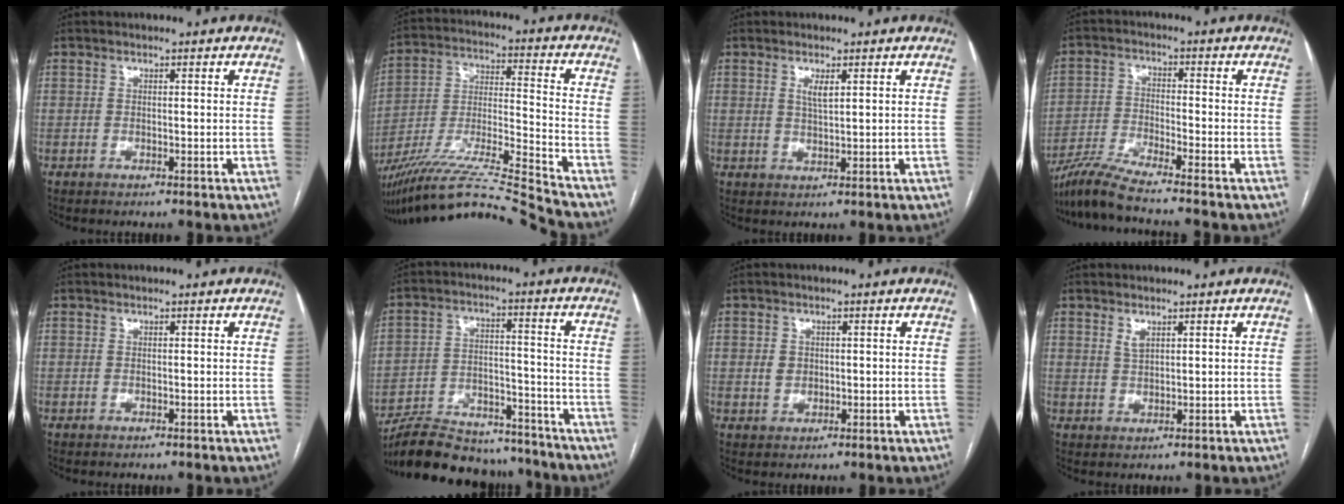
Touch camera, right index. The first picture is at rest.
{"total": 19.6, "force": [-17.7, -2.5, 8.0], "torque": [-0.172, -0.010, -0.314]}
{"total": 2.2, "force": [1.0, 0.3, 1.9], "torque": [-0.043, -0.004, 0.021]}
{"total": 7.5, "force": [-6.6, -1.3, 3.3], "torque": [-0.073, -0.025, -0.130]}
{"total": 0.0}
{"total": 18.7, "force": [-17.0, 5.5, 5.5], "torque": [-0.112, 0.011, -0.257]}
{"total": 2.3, "force": [0.3, 2.0, 1.2], "torque": [-0.022, 0.006, 0.010]}
{"total": 1.7, "force": [1.1, 0.6, 1.2], "torque": [-0.025, -0.001, 0.025]}